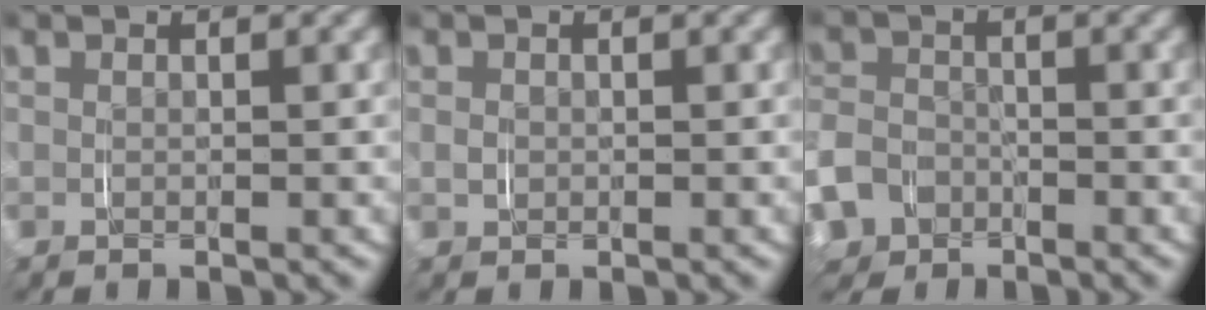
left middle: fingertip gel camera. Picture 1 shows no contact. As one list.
[{"total": 0.7, "force": [0.0, 0.7, 0.3], "torque": [-0.010, 0.000, 0.001]}, {"total": 7.4, "force": [-2.9, 6.5, 2.1], "torque": [-0.072, -0.023, -0.055]}]